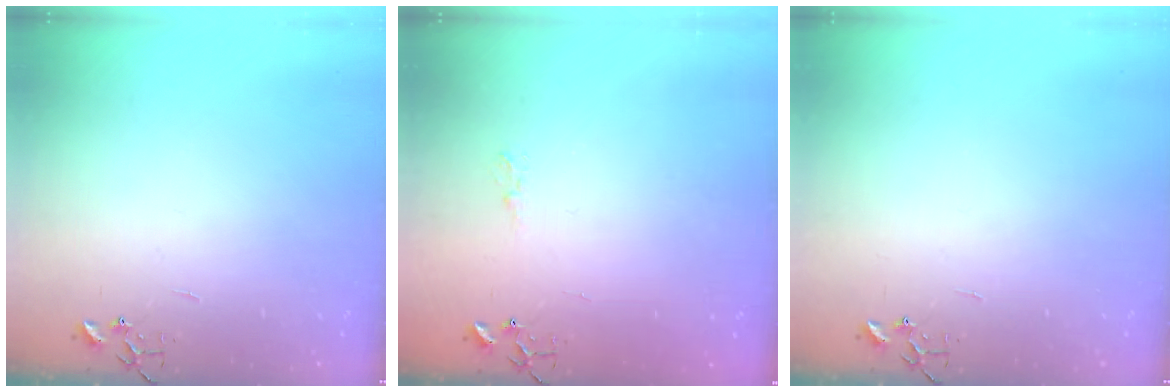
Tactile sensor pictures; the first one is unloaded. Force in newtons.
{"total": 5.1, "press": 5.1, "slide": 0.4}
{"total": 0.0}